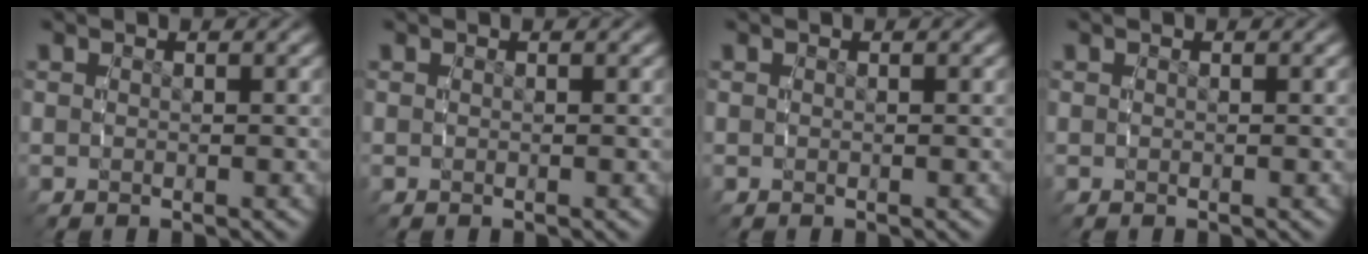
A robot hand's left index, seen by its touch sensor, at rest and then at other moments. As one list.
[{"total": 0.0}, {"total": 0.0}, {"total": 0.0}]